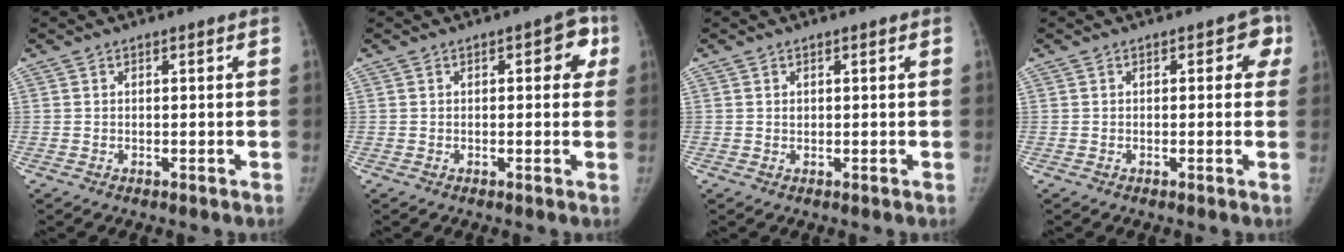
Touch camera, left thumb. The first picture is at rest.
{"total": 4.8, "force": [1.3, 2.6, 3.8], "torque": [-0.007, 0.005, 0.004]}
{"total": 0.6, "force": [0.2, 0.5, 0.3], "torque": [0.001, -0.001, 0.004]}
{"total": 3.2, "force": [0.7, 2.2, 2.2], "torque": [0.016, 0.006, -0.006]}